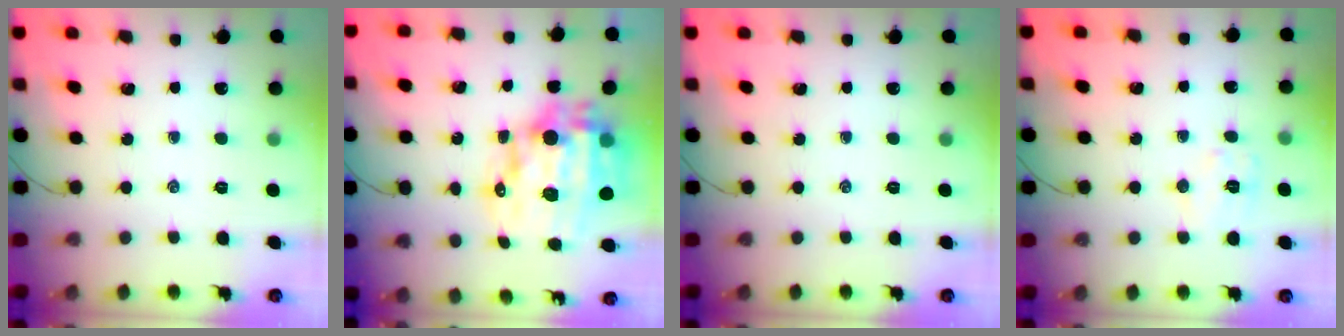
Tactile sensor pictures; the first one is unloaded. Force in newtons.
{"total": 19.0, "press": 18.5, "slide": 4.4}
{"total": 0.0}
{"total": 6.8, "press": 6.7, "slide": 0.6}